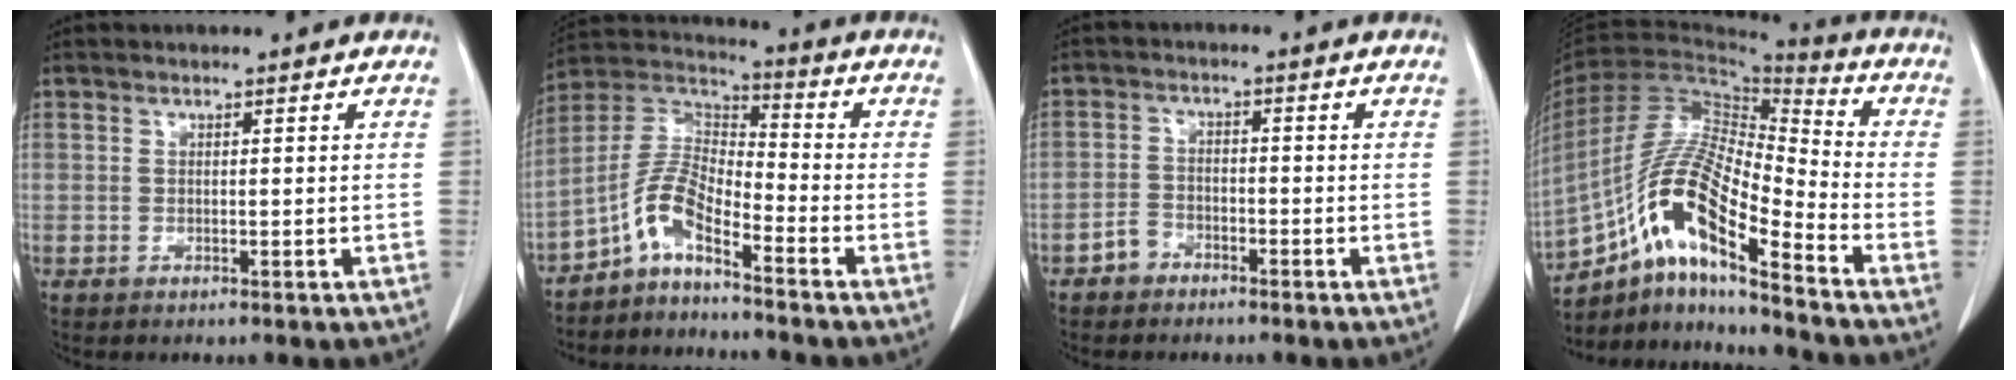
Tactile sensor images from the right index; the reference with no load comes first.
{"total": 7.7, "force": [-5.1, 1.9, 5.4], "torque": [-0.121, 0.020, -0.107]}
{"total": 3.1, "force": [-2.2, 2.1, 0.6], "torque": [-0.015, 0.008, -0.041]}
{"total": 16.0, "force": [-9.3, 2.5, 12.8], "torque": [-0.249, 0.011, -0.166]}